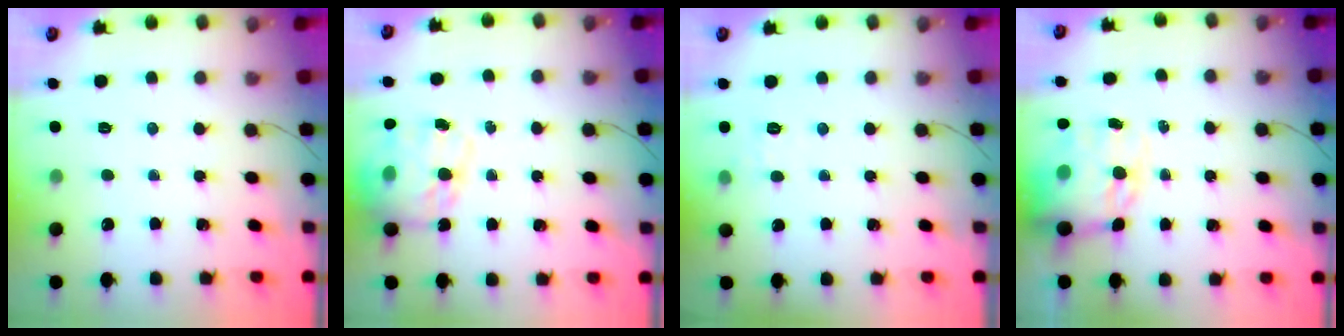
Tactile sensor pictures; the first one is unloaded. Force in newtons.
{"total": 17.9, "press": 17.3, "slide": 4.5}
{"total": 5.7, "press": 5.5, "slide": 1.2}
{"total": 15.8, "press": 15.3, "slide": 4.1}